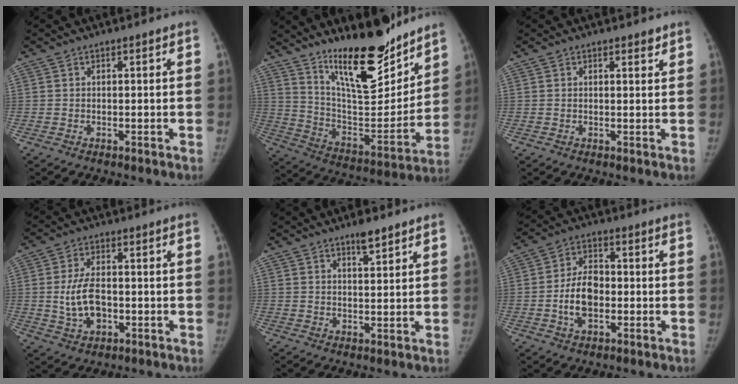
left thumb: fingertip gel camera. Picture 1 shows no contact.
{"total": 21.7, "force": [16.2, 6.6, 12.8], "torque": [-0.153, -0.115, 0.270]}
{"total": 1.2, "force": [0.9, 0.4, 0.6], "torque": [0.001, -0.005, 0.011]}
{"total": 7.8, "force": [-1.1, 4.8, 6.2], "torque": [-0.110, 0.006, -0.015]}
{"total": 3.9, "force": [2.9, 1.0, 2.4], "torque": [-0.025, -0.019, 0.045]}
{"total": 8.4, "force": [-1.7, 5.4, 6.3], "torque": [-0.101, 0.016, -0.033]}